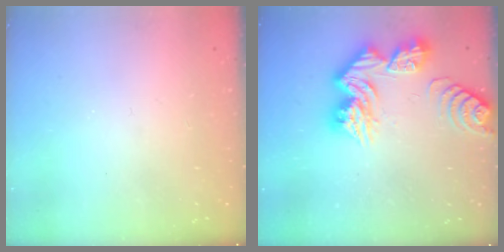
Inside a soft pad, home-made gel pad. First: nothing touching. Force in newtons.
{"total": 14.3, "press": 14.3, "slide": 1.5}